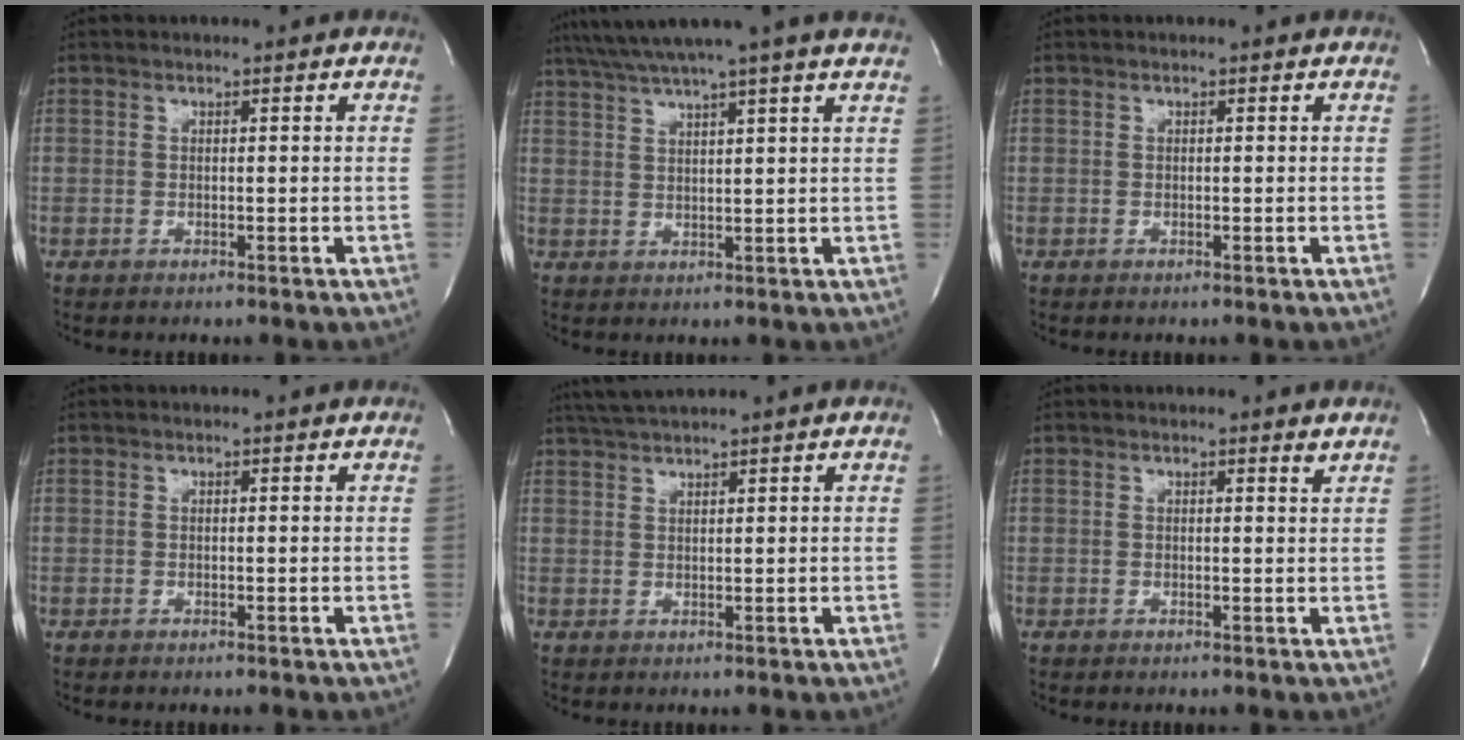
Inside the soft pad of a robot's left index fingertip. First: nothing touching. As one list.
[{"total": 11.2, "force": [9.4, -1.7, 5.8], "torque": [-0.105, 0.016, 0.127]}, {"total": 0.0}, {"total": 0.0}, {"total": 3.3, "force": [2.9, -1.0, 1.3], "torque": [-0.030, 0.009, 0.060]}, {"total": 0.9, "force": [0.8, -0.1, 0.4], "torque": [-0.016, -0.009, 0.007]}]